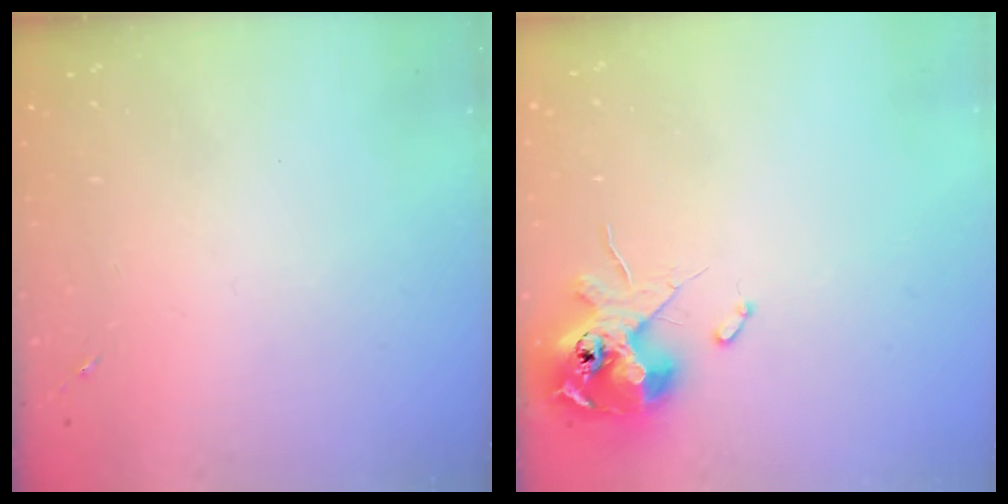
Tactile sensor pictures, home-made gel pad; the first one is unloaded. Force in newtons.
{"total": 11.6, "press": 11.4, "slide": 2.1}